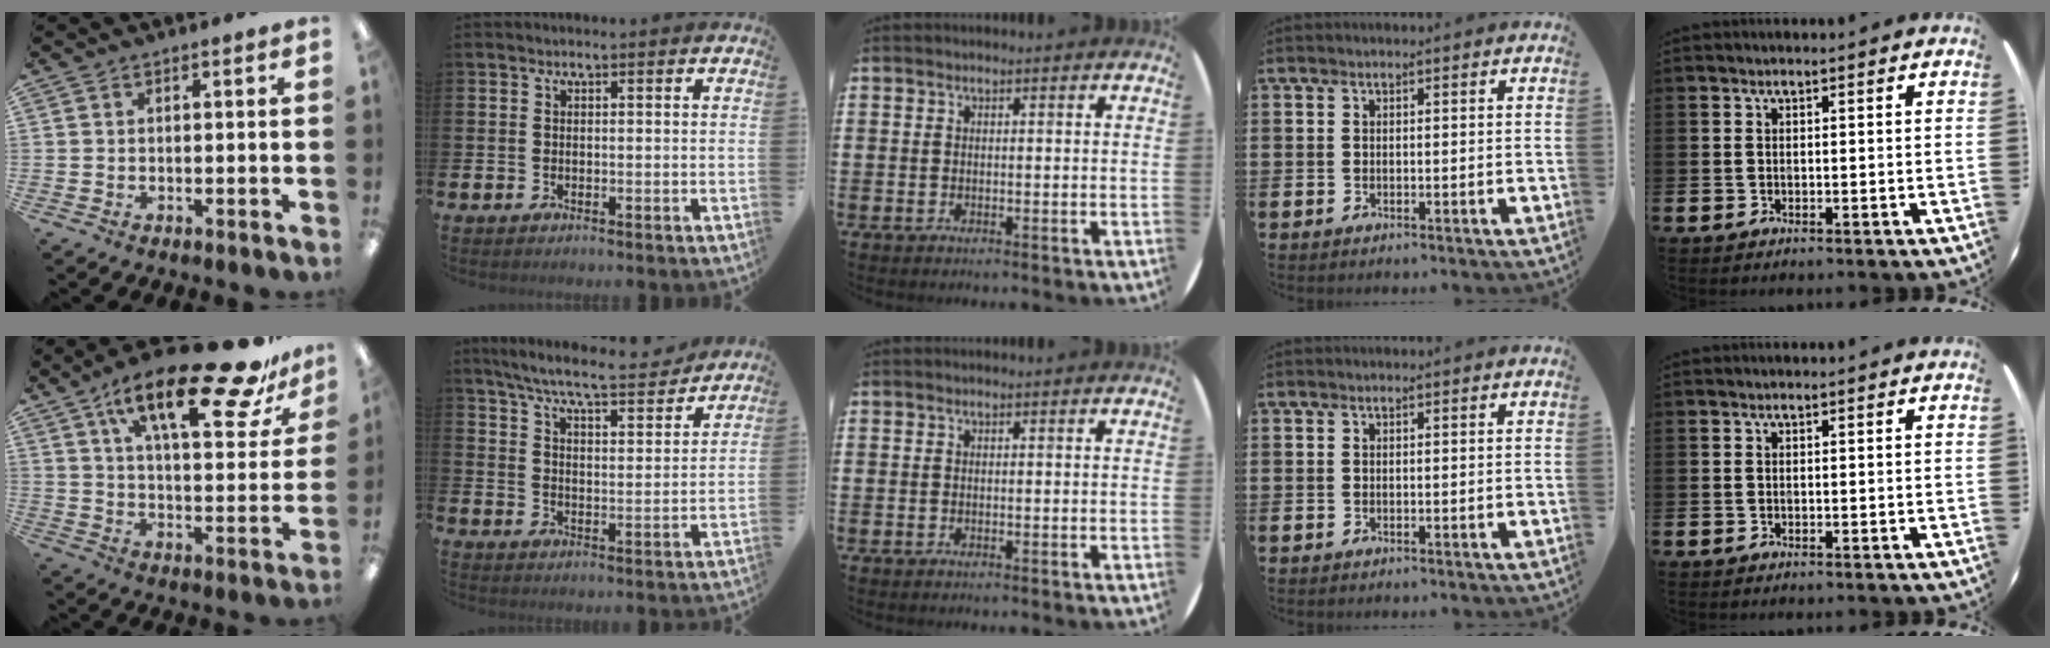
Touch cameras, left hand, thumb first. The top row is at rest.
{"thumb": {"total": 23.8, "force": [15.1, 8.0, 16.5], "torque": [-0.245, -0.088, 0.242]}, "index": {"total": 7.6, "force": [7.0, 0.6, 2.8], "torque": [-0.077, -0.045, 0.118]}}